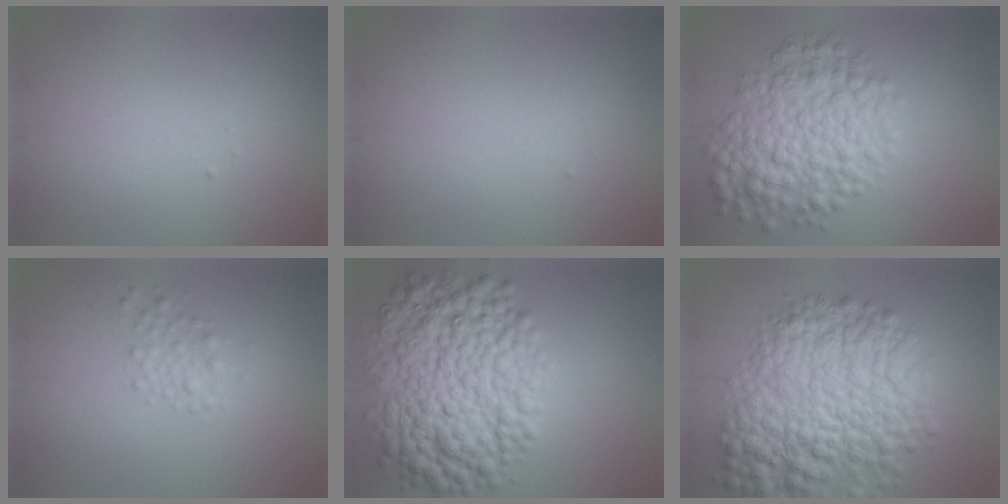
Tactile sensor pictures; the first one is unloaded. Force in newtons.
{"total": 0.0}
{"total": 7.5, "press": 7.5, "slide": 0.1}
{"total": 1.7, "press": 1.7, "slide": 0.1}
{"total": 11.2, "press": 11.2, "slide": 0.1}
{"total": 11.6, "press": 11.6, "slide": 0.4}